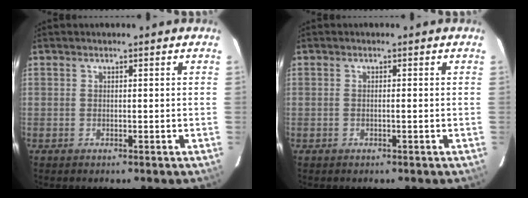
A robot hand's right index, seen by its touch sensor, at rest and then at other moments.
{"total": 0.6, "force": [-0.2, 0.0, 0.5], "torque": [-0.010, 0.001, -0.002]}